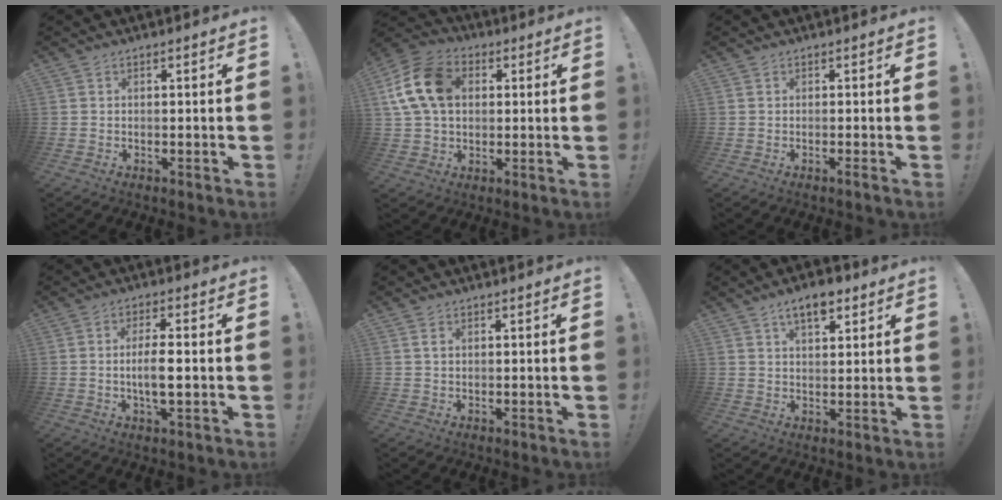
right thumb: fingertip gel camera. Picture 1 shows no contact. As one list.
[{"total": 15.6, "force": [3.6, 11.5, 10.0], "torque": [-0.180, 0.002, 0.074]}, {"total": 1.1, "force": [-0.3, -0.2, 1.1], "torque": [-0.022, -0.001, -0.006]}, {"total": 6.7, "force": [-0.7, 1.7, 6.4], "torque": [-0.123, -0.001, -0.016]}, {"total": 1.4, "force": [0.7, 0.8, 0.8], "torque": [-0.012, 0.000, 0.012]}, {"total": 7.4, "force": [4.7, 3.5, 4.6], "torque": [-0.062, -0.016, 0.081]}]